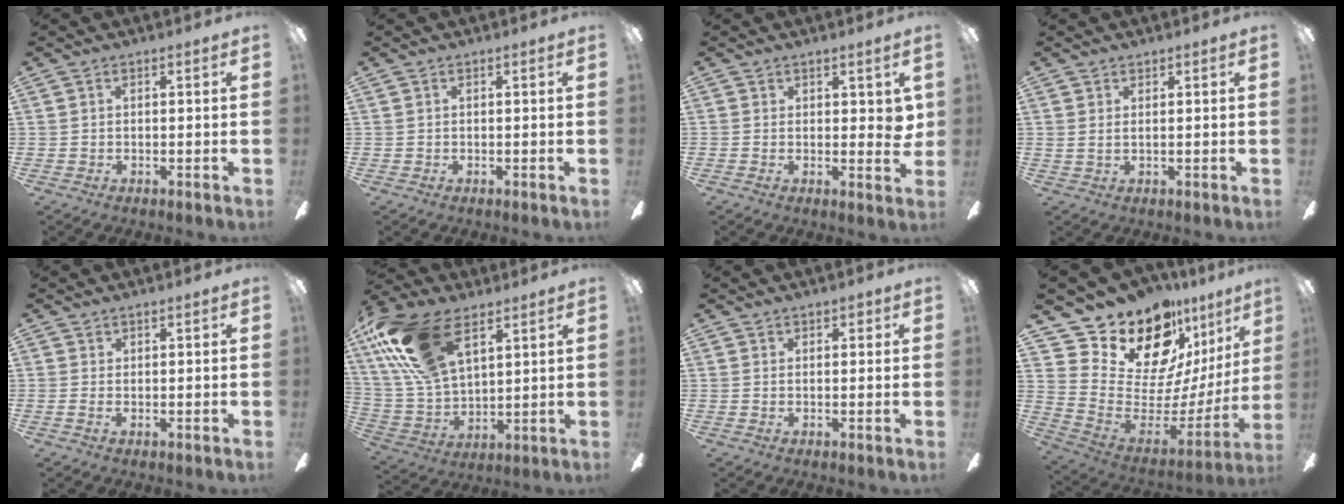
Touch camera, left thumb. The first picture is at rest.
{"total": 0.0}
{"total": 4.0, "force": [1.5, 2.2, 3.0], "torque": [-0.022, -0.009, 0.023]}
{"total": 1.3, "force": [0.9, 0.2, 0.9], "torque": [-0.020, 0.001, 0.015]}
{"total": 0.8, "force": [0.4, 0.1, 0.7], "torque": [-0.014, -0.003, 0.008]}
{"total": 21.5, "force": [11.4, 11.0, 14.6], "torque": [-0.317, -0.024, 0.206]}
{"total": 1.5, "force": [0.9, 0.8, 0.9], "torque": [-0.010, -0.001, 0.013]}
{"total": 18.7, "force": [15.8, 7.4, 6.5], "torque": [-0.125, -0.140, 0.291]}